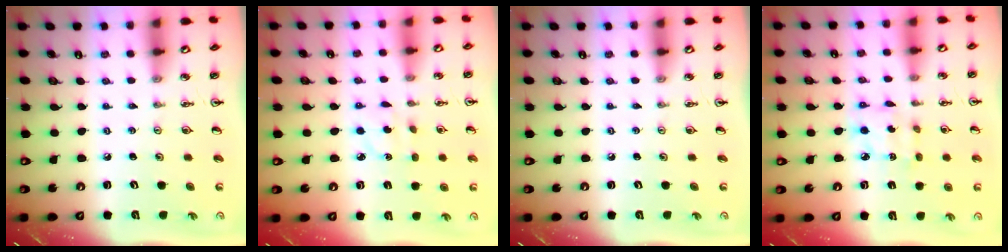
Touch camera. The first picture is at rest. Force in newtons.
{"total": 3.6, "press": 3.5, "slide": 0.7}
{"total": 0.0}
{"total": 5.8, "press": 5.8, "slide": 0.2}